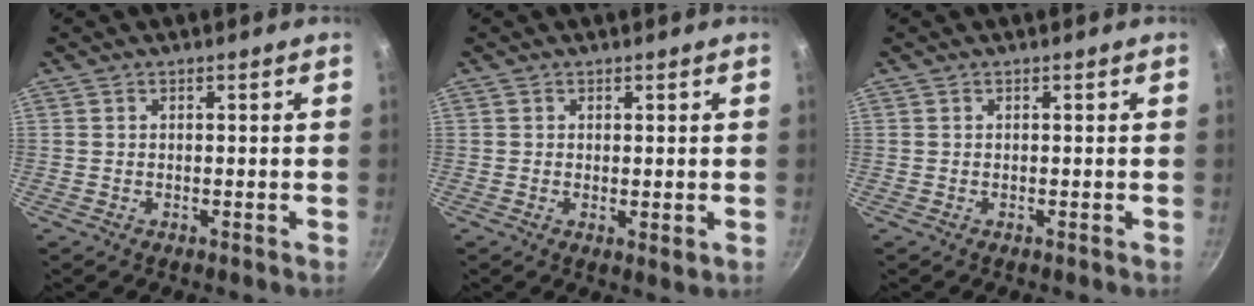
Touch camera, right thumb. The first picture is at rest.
{"total": 1.6, "force": [0.4, 0.9, 1.3], "torque": [-0.019, -0.010, 0.003]}
{"total": 0.0}